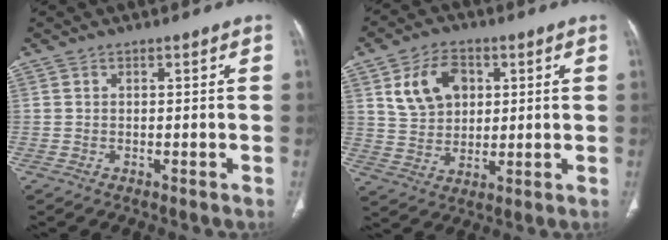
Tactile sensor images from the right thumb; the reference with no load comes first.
{"total": 10.4, "force": [3.5, 7.6, 6.2], "torque": [-0.085, -0.005, 0.071]}